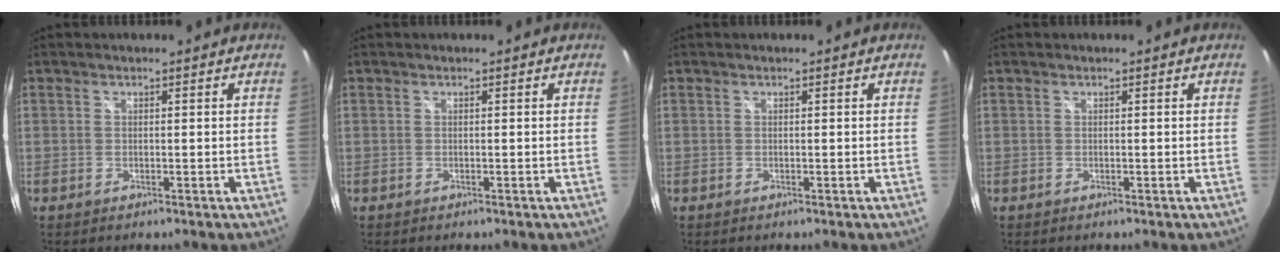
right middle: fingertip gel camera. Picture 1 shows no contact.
{"total": 0.0}
{"total": 0.0}
{"total": 0.0}